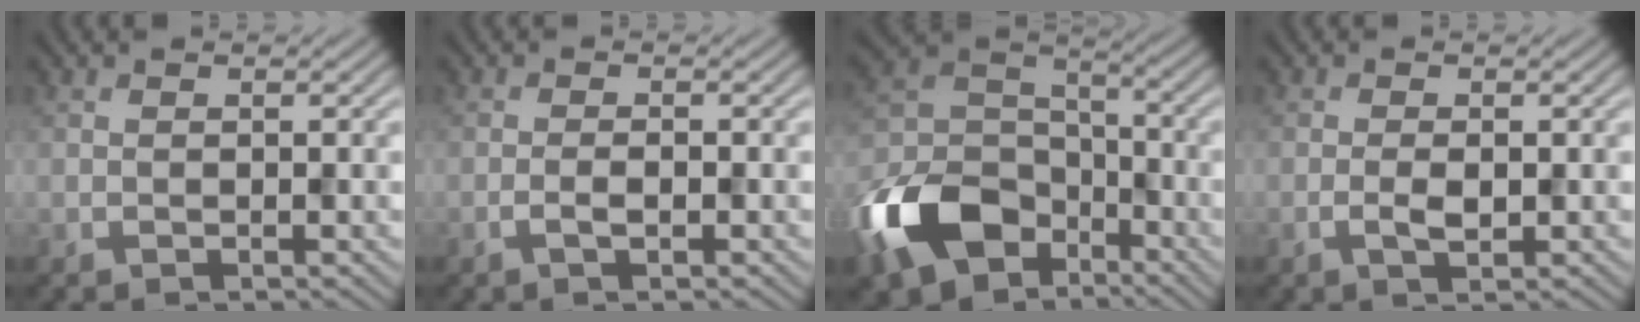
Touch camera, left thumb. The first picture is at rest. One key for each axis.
{"total": 1.4, "fx": -0.7, "fy": 0.3, "fz": 1.2, "tx": -0.024, "ty": 0.004, "tz": -0.016}
{"total": 15.2, "fx": -8.2, "fy": 9.7, "fz": 8.3, "tx": -0.206, "ty": -0.031, "tz": -0.174}
{"total": 1.9, "fx": -0.5, "fy": 0.7, "fz": 1.7, "tx": -0.034, "ty": 0.001, "tz": -0.011}